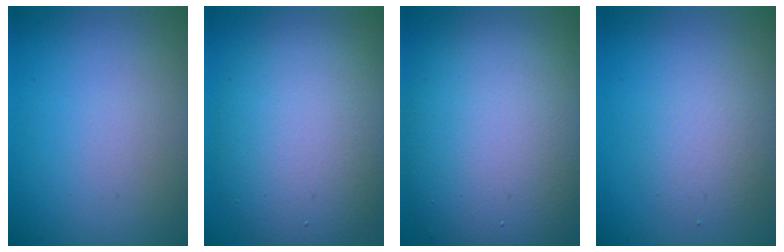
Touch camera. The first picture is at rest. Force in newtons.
{"total": 8.6, "press": 8.6, "slide": 0.6}
{"total": 12.3, "press": 12.3, "slide": 0.6}
{"total": 2.4, "press": 2.4, "slide": 0.2}